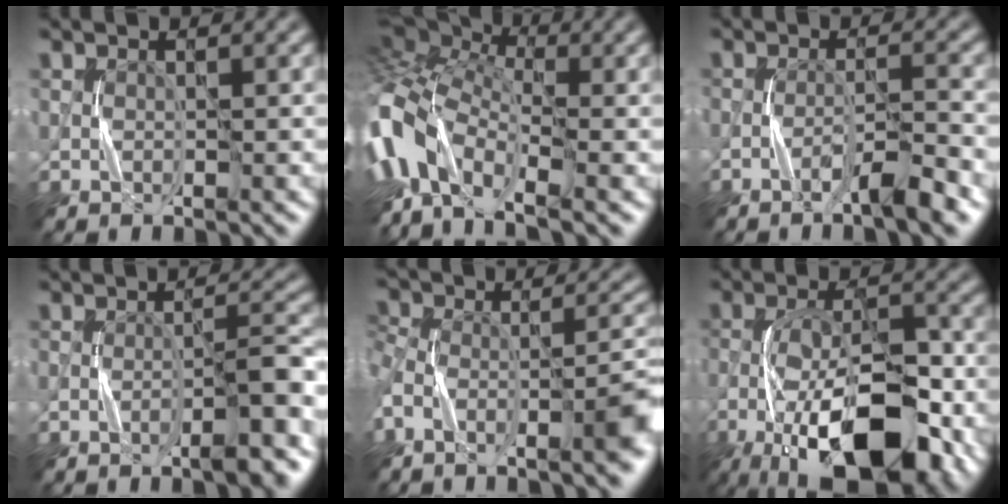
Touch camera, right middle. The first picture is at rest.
{"total": 12.2, "force": [-4.0, 6.8, 9.3], "torque": [-0.219, -0.002, -0.085]}
{"total": 3.4, "force": [-2.4, 0.2, 2.4], "torque": [-0.040, 0.008, -0.049]}
{"total": 4.7, "force": [-2.9, 0.7, 3.7], "torque": [-0.043, 0.015, -0.046]}
{"total": 7.9, "force": [-4.8, 2.6, 5.8], "torque": [-0.089, -0.008, -0.084]}
{"total": 14.1, "force": [-7.5, 5.7, 10.5], "torque": [-0.193, -0.007, -0.129]}